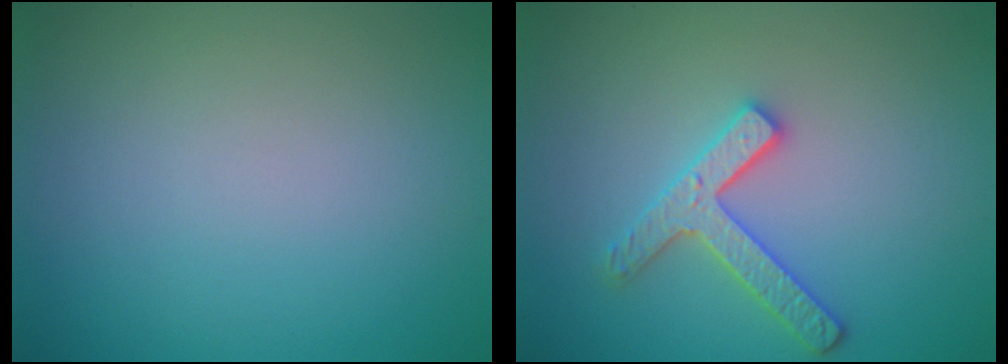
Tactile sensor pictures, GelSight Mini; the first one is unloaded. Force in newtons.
{"total": 3.2, "press": 3.0, "slide": 0.9}